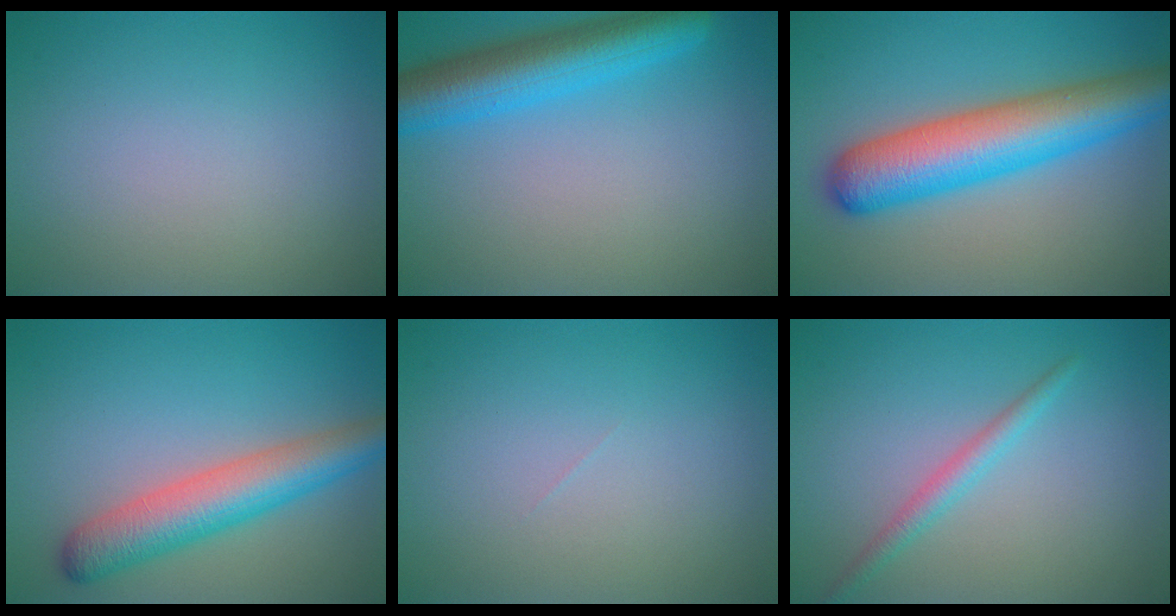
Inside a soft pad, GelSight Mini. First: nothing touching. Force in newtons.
{"total": 6.7, "press": 6.7, "slide": 0.2}
{"total": 8.9, "press": 8.9, "slide": 0.3}
{"total": 6.1, "press": 6.1, "slide": 0.2}
{"total": 0.0}
{"total": 1.9, "press": 1.9, "slide": 0.1}